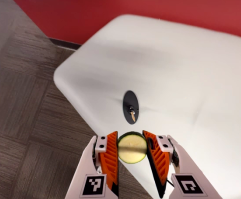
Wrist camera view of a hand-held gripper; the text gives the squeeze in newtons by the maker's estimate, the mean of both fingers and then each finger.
{"total": 13.4, "left": 13.9, "right": 12.9}